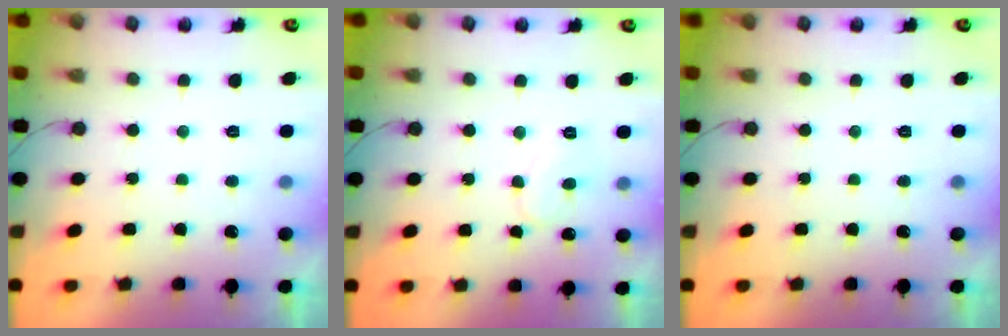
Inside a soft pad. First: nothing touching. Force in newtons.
{"total": 7.2, "press": 7.2, "slide": 0.4}
{"total": 0.0}